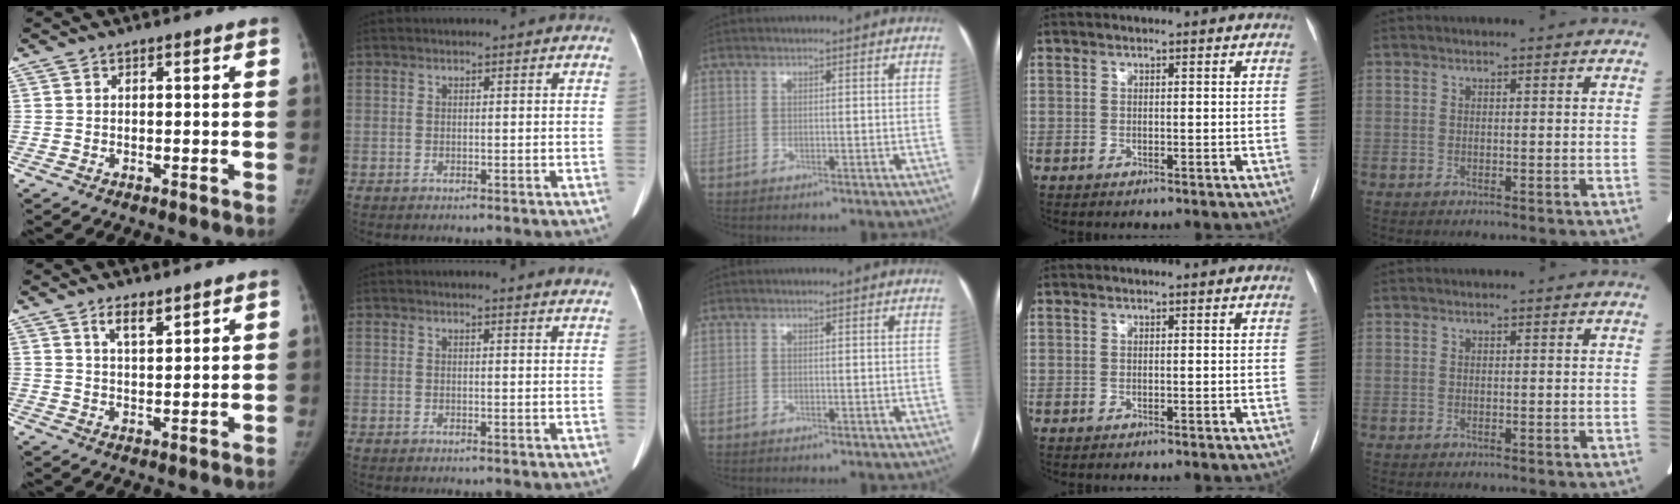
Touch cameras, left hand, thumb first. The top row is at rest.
{"thumb": {"total": 3.8, "force": [2.7, 1.2, 2.4], "torque": [-0.034, -0.017, 0.048]}, "index": {"total": 5.4, "force": [5.2, 0.0, 1.4], "torque": [-0.012, -0.008, 0.034]}}